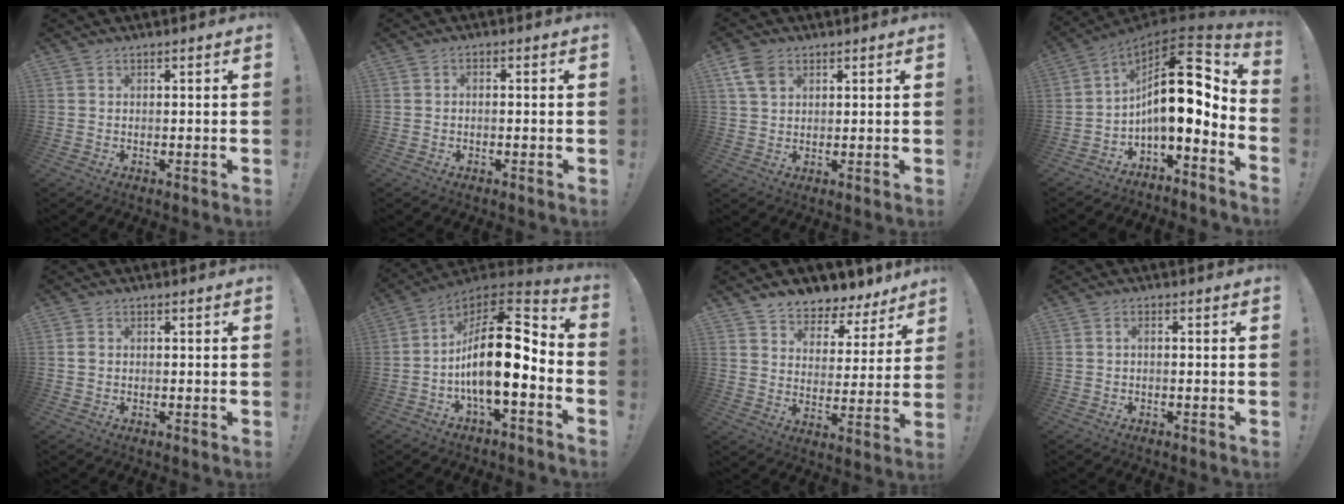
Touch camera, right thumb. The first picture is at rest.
{"total": 1.4, "force": [-1.1, 0.2, 0.8], "torque": [-0.019, 0.006, -0.018]}
{"total": 6.2, "force": [3.0, 4.1, 3.6], "torque": [-0.066, -0.003, 0.061]}
{"total": 17.3, "force": [2.5, 7.0, 15.6], "torque": [-0.271, -0.020, 0.039]}
{"total": 1.1, "force": [0.0, 1.0, 0.5], "torque": [-0.018, 0.009, 0.002]}
{"total": 19.3, "force": [-2.6, 8.4, 17.2], "torque": [-0.304, 0.014, -0.041]}
{"total": 6.5, "force": [5.5, 3.4, 0.9], "torque": [-0.012, -0.057, 0.103]}
{"total": 1.5, "force": [-0.8, 0.1, 1.3], "torque": [-0.027, 0.007, -0.013]}